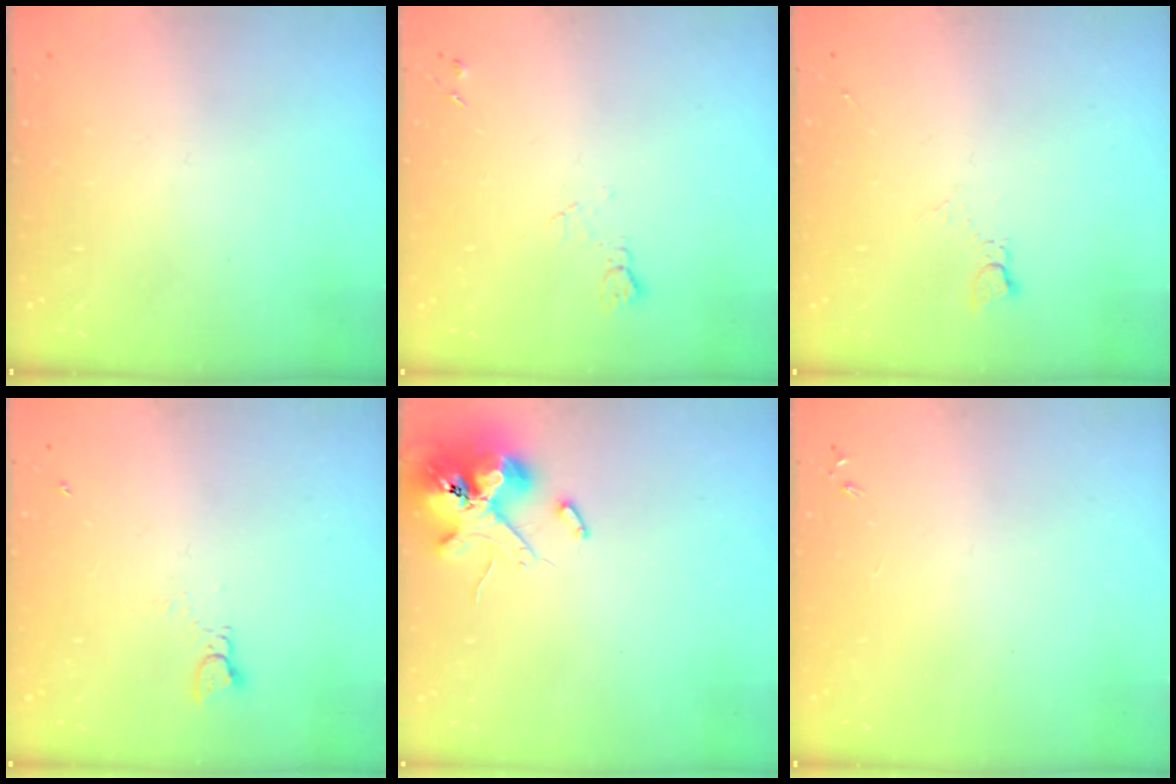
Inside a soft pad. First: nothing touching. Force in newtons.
{"total": 5.4, "press": 5.3, "slide": 0.9}
{"total": 2.5, "press": 2.5, "slide": 0.4}
{"total": 0.9, "press": 0.9, "slide": 0.1}
{"total": 12.6, "press": 12.5, "slide": 1.9}
{"total": 0.0}